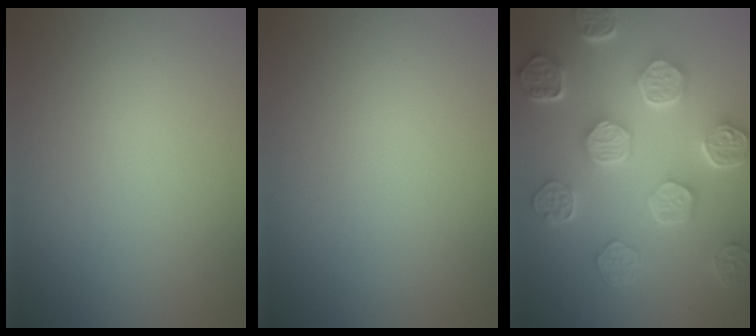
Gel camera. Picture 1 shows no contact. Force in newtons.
{"total": 0.0}
{"total": 8.0, "press": 6.1, "slide": 5.1}